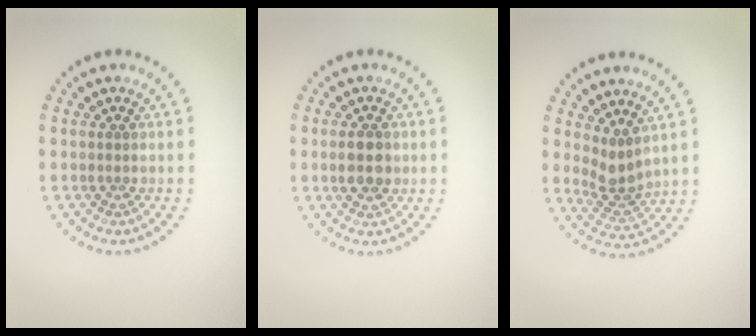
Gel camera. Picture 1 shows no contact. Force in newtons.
{"total": 2.7, "press": 2.7, "slide": 0.0}
{"total": 2.7, "press": 2.1, "slide": 1.7}